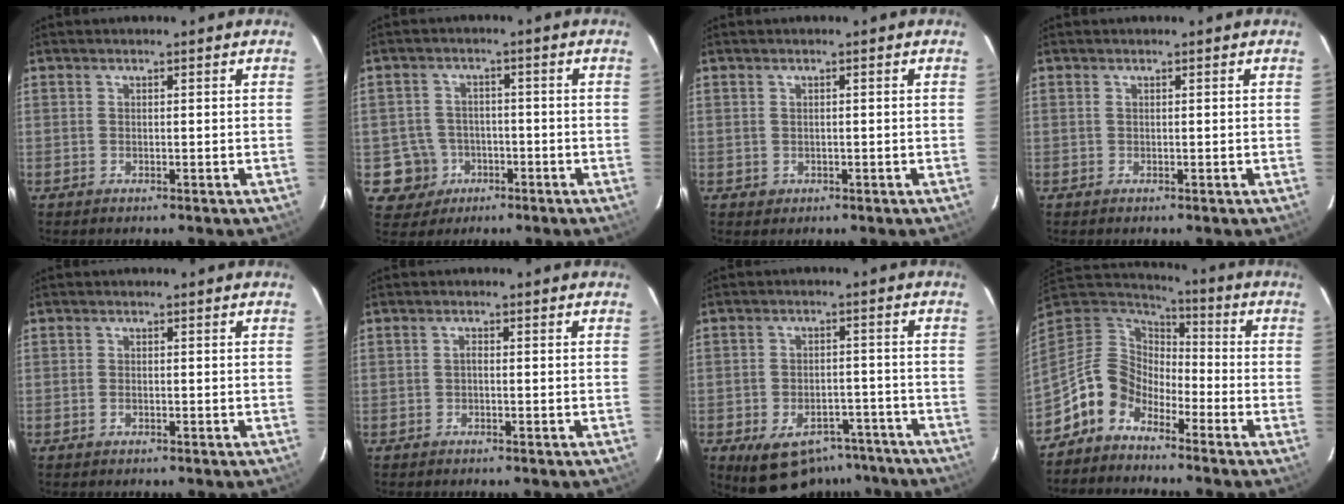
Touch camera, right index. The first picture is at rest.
{"total": 6.6, "force": [-2.4, 6.1, 0.6], "torque": [-0.029, 0.024, -0.031]}
{"total": 1.3, "force": [-0.2, 1.2, 0.2], "torque": [-0.001, 0.001, 0.001]}
{"total": 0.0}
{"total": 1.0, "force": [-0.4, 0.6, 0.6], "torque": [-0.014, 0.000, -0.009]}
{"total": 0.6, "force": [-0.3, 0.3, 0.4], "torque": [-0.007, 0.005, -0.007]}
{"total": 13.3, "force": [-9.0, 7.8, 5.8], "torque": [-0.119, 0.017, -0.104]}
{"total": 10.3, "force": [-7.2, 6.7, 3.3], "torque": [-0.074, 0.029, -0.146]}